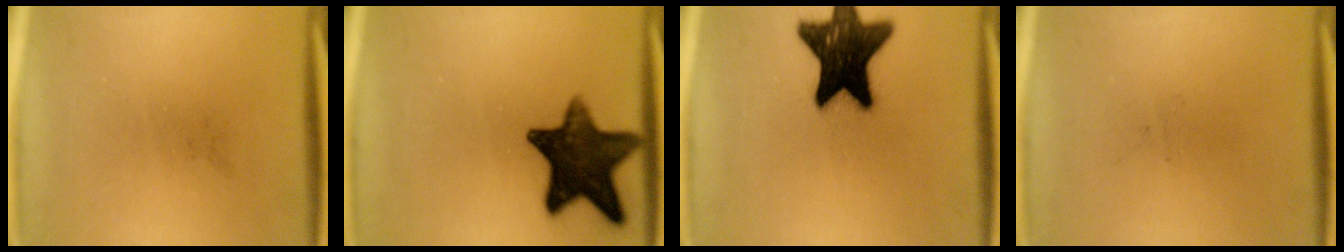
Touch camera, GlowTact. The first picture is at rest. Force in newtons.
{"total": 14.0}
{"total": 17.4}
{"total": 0.0}